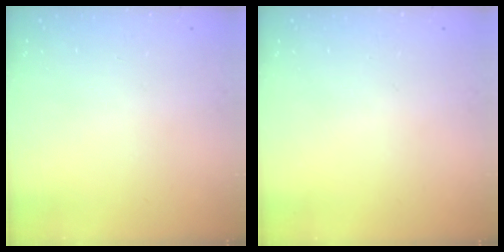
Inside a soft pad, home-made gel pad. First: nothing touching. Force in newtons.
{"total": 0.0}